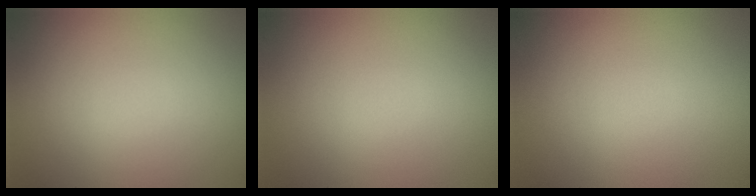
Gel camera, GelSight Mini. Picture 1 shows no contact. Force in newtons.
{"total": 0.0}
{"total": 0.0}